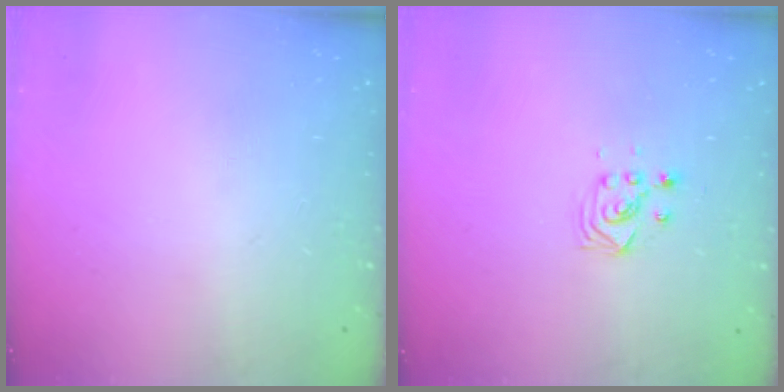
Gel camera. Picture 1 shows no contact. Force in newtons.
{"total": 2.9, "press": 2.9, "slide": 0.4}